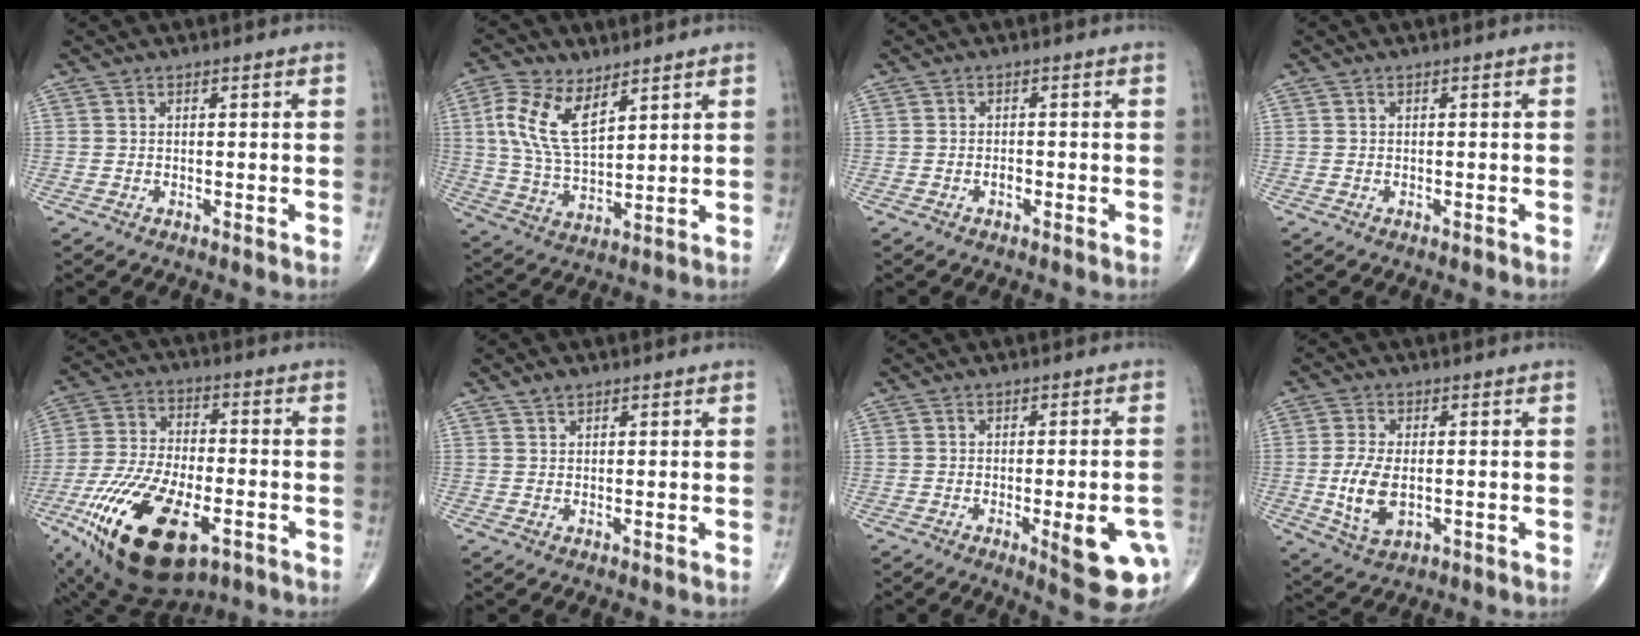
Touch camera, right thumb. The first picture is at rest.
{"total": 12.0, "force": [5.4, 6.0, 8.9], "torque": [-0.169, -0.018, 0.111]}
{"total": 1.0, "force": [-0.5, 0.7, 0.6], "torque": [-0.007, 0.003, -0.009]}
{"total": 0.0}
{"total": 23.3, "force": [-10.1, 11.0, 17.9], "torque": [-0.377, 0.009, -0.166]}
{"total": 1.6, "force": [1.2, 0.9, 0.6], "torque": [-0.004, -0.003, 0.021]}
{"total": 11.5, "force": [-3.7, 3.1, 10.5], "torque": [-0.118, -0.001, -0.038]}
{"total": 8.2, "force": [-0.9, 4.5, 6.8], "torque": [-0.137, -0.009, -0.010]}